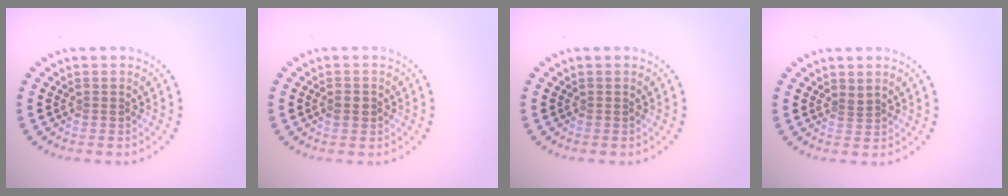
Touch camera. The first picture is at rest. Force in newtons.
{"total": 1.2, "press": 1.2, "slide": 0.1}
{"total": 0.0}
{"total": 0.6, "press": 0.4, "slide": 0.5}